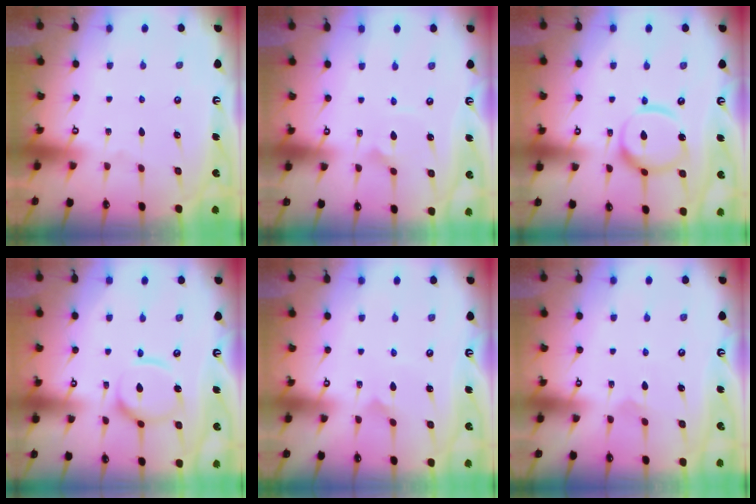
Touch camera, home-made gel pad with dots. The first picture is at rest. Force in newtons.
{"total": 2.9, "press": 2.9, "slide": 0.4}
{"total": 15.2, "press": 15.1, "slide": 1.5}
{"total": 11.6, "press": 11.6, "slide": 1.3}
{"total": 2.0, "press": 2.0, "slide": 0.1}
{"total": 3.1, "press": 3.1, "slide": 0.2}